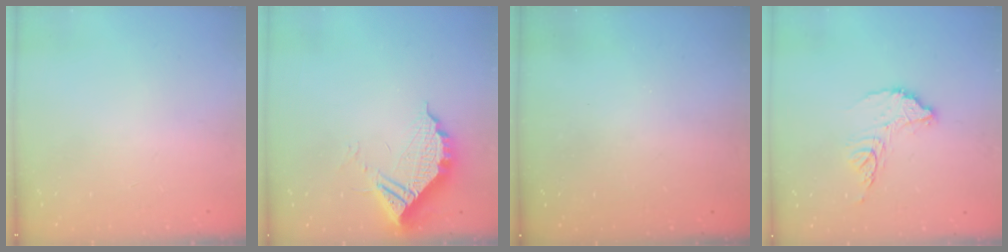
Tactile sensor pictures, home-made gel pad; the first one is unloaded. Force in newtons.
{"total": 11.1, "press": 11.1, "slide": 1.0}
{"total": 3.1, "press": 3.1, "slide": 0.1}
{"total": 11.2, "press": 11.1, "slide": 0.9}